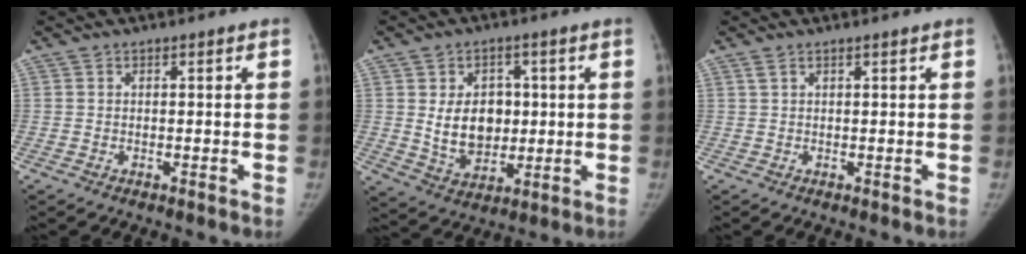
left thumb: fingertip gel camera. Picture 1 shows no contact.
{"total": 10.4, "force": [1.1, 7.7, 6.9], "torque": [-0.075, -0.011, 0.032]}
{"total": 1.4, "force": [1.0, 0.3, 0.9], "torque": [-0.025, 0.007, 0.021]}